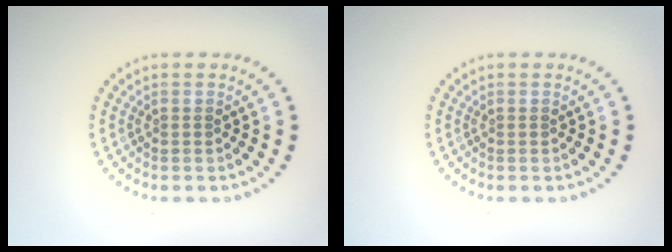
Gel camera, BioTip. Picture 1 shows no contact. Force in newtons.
{"total": 0.0}